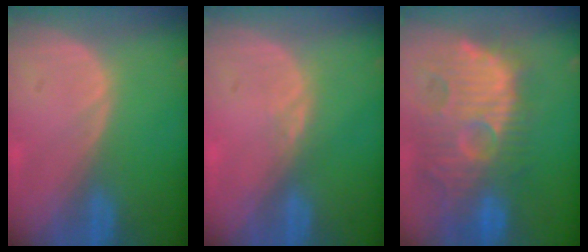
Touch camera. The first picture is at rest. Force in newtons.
{"total": 1.1, "press": 1.0, "slide": 0.5}
{"total": 13.7, "press": 12.3, "slide": 5.9}